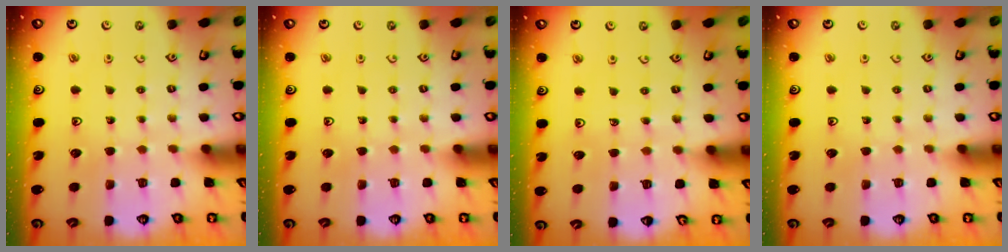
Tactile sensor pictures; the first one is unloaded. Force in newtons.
{"total": 0.0}
{"total": 3.9, "press": 3.9, "slide": 0.4}
{"total": 0.0}